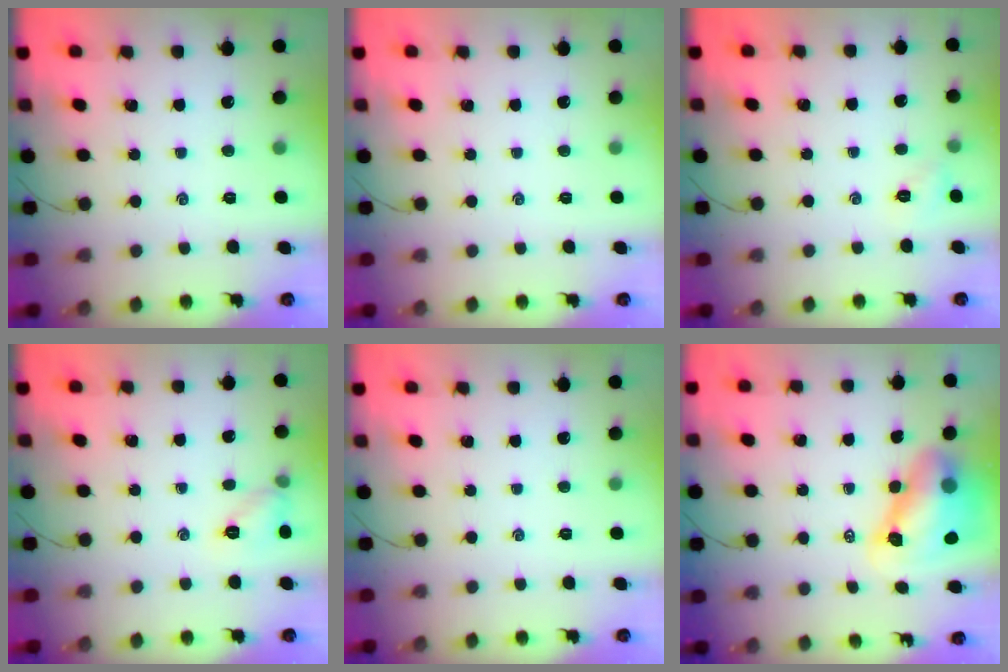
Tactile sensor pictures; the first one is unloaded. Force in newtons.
{"total": 0.0}
{"total": 2.6, "press": 2.6, "slide": 0.6}
{"total": 6.9, "press": 6.7, "slide": 1.6}
{"total": 0.0}
{"total": 10.0, "press": 9.6, "slide": 2.8}